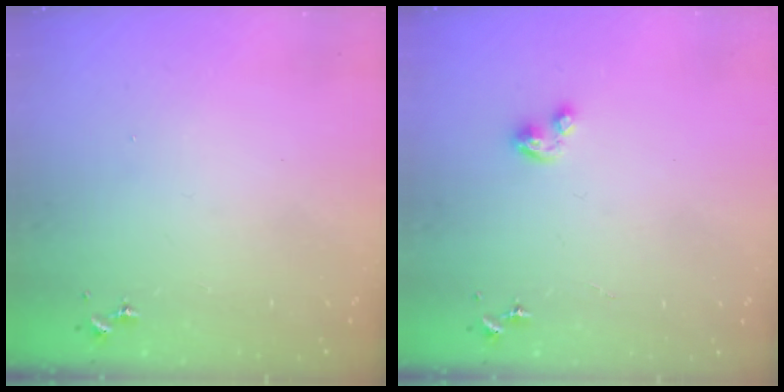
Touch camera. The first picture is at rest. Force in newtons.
{"total": 3.6, "press": 3.6, "slide": 0.3}